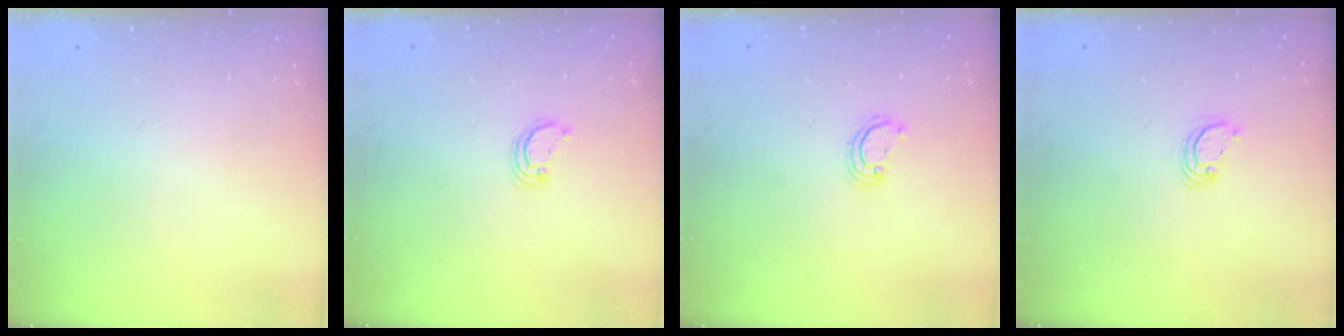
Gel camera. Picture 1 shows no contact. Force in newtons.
{"total": 2.6, "press": 2.6, "slide": 0.2}
{"total": 2.0, "press": 2.0, "slide": 0.2}
{"total": 3.2, "press": 3.2, "slide": 0.2}